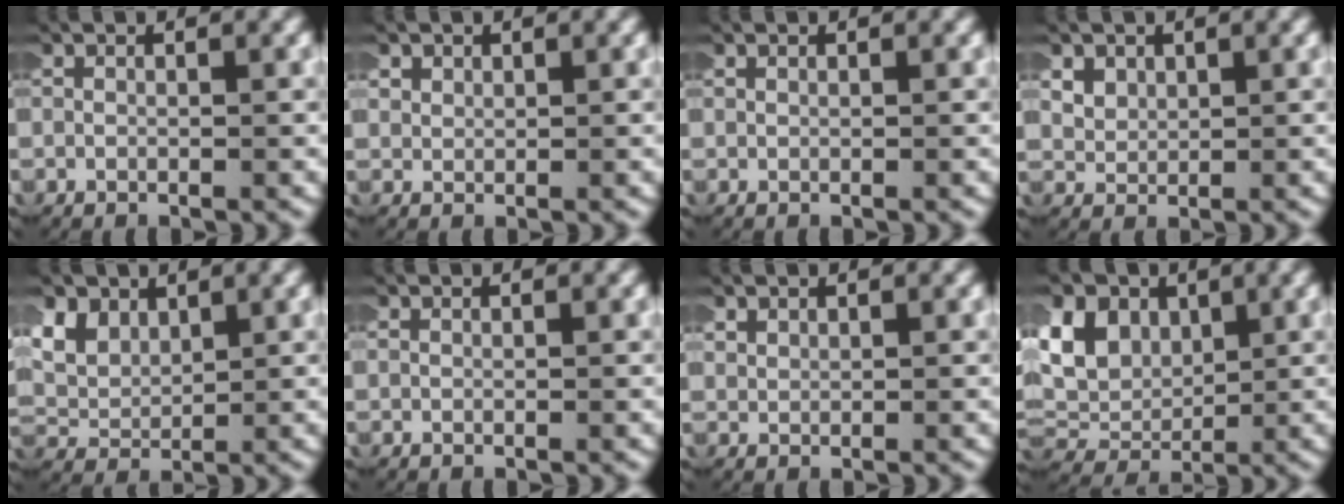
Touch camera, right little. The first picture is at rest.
{"total": 1.2, "force": [0.7, 0.9, 0.4], "torque": [-0.019, -0.003, 0.015]}
{"total": 0.0}
{"total": 2.1, "force": [1.1, 1.4, 1.0], "torque": [-0.034, -0.010, 0.028]}
{"total": 5.9, "force": [2.1, 4.5, 3.2], "torque": [-0.092, 0.002, 0.039]}
{"total": 0.0}
{"total": 1.0, "force": [0.8, 0.6, 0.4], "torque": [-0.015, -0.003, 0.020]}
{"total": 10.0, "force": [1.7, 8.0, 5.7], "torque": [-0.147, -0.005, 0.024]}